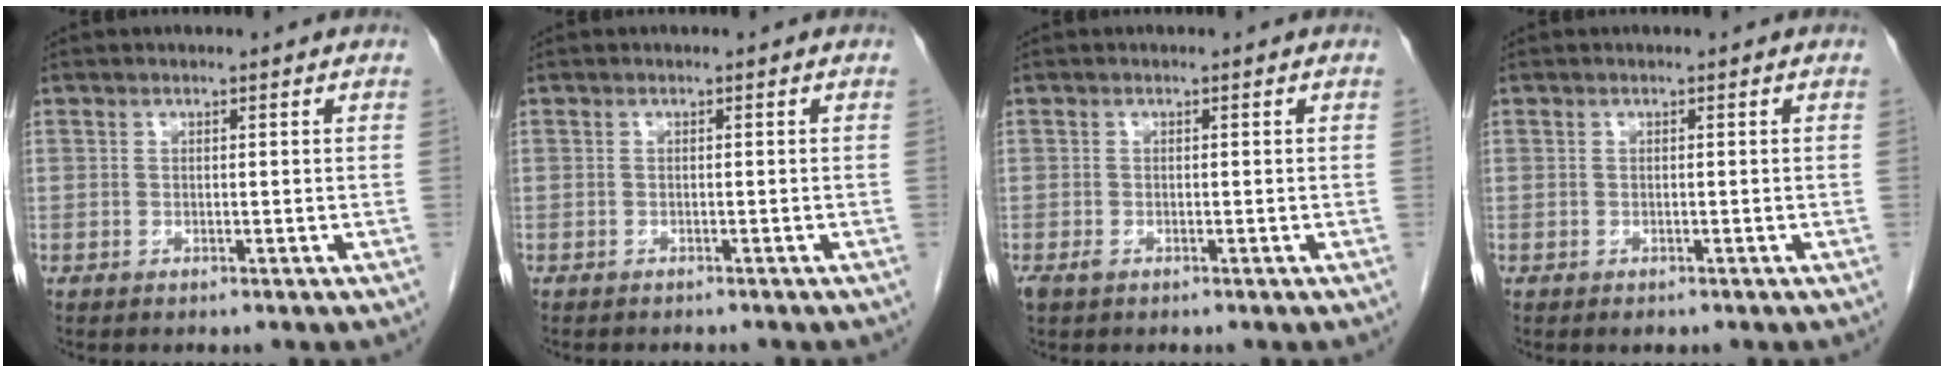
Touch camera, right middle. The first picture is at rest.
{"total": 1.8, "force": [-1.6, 0.5, 0.5], "torque": [-0.014, -0.004, -0.019]}
{"total": 1.2, "force": [-0.6, 0.6, 0.8], "torque": [-0.021, -0.002, -0.008]}
{"total": 0.7, "force": [-0.5, 0.4, 0.4], "torque": [-0.007, 0.000, -0.004]}